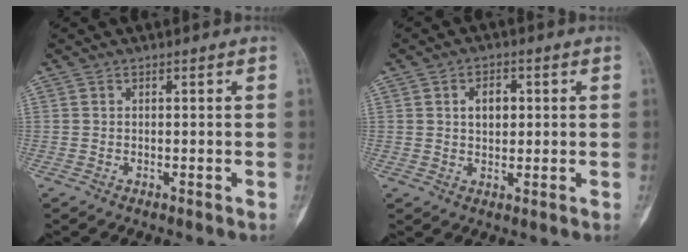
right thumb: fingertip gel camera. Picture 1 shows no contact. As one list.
[{"total": 4.5, "force": [1.0, 3.0, 3.1], "torque": [-0.034, 0.000, 0.016]}]